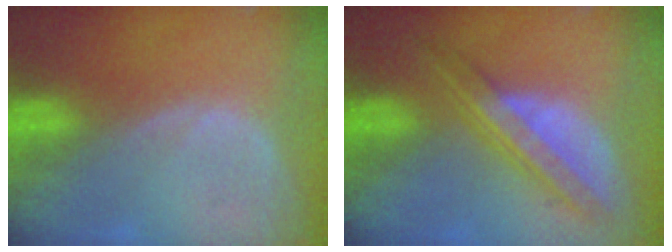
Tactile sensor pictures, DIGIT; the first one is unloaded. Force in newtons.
{"total": 7.9, "press": 6.6, "slide": 4.3}